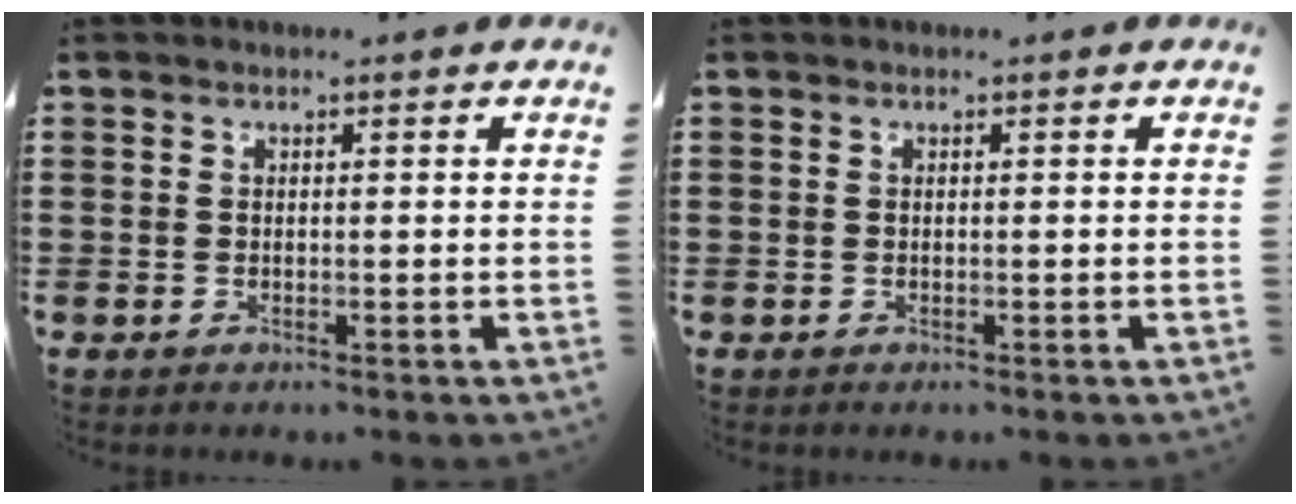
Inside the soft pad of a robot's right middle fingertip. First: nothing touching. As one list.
[{"total": 0.0}]